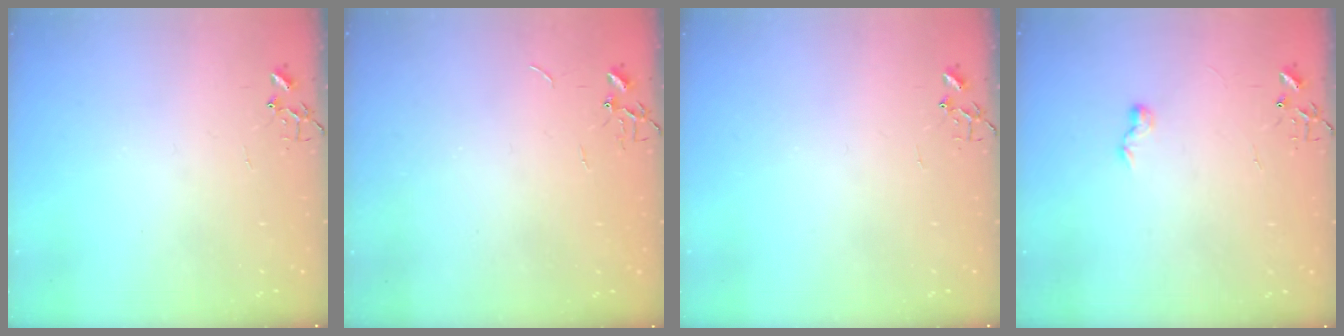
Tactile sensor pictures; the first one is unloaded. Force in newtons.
{"total": 0.6, "press": 0.6, "slide": 0.1}
{"total": 0.0}
{"total": 5.3, "press": 5.2, "slide": 0.7}